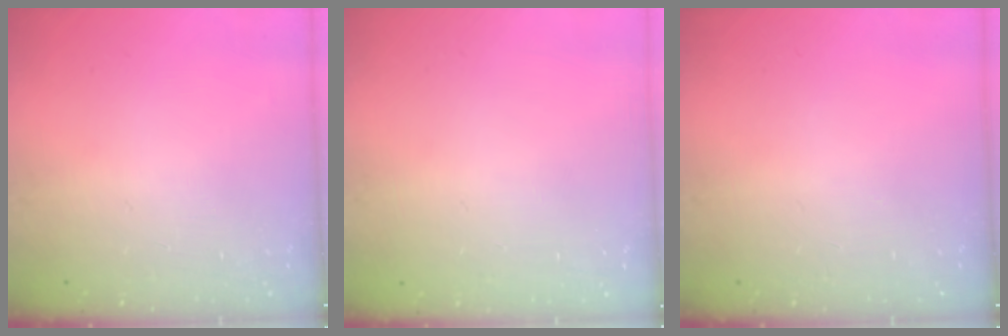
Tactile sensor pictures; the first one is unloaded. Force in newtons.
{"total": 0.0}
{"total": 0.0}